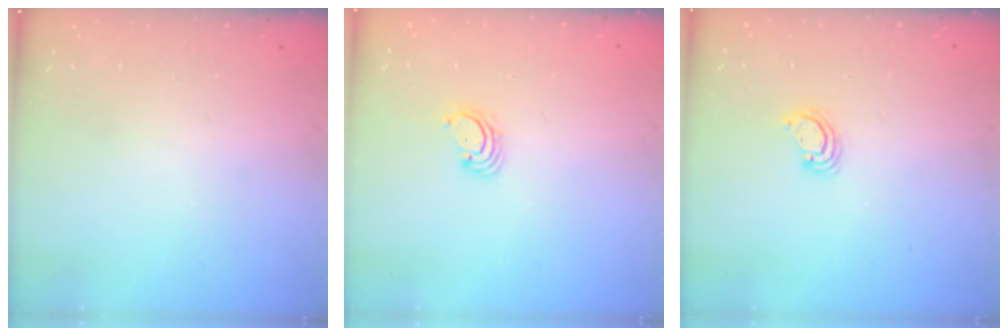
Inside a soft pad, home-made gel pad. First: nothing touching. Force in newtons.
{"total": 2.5, "press": 2.5, "slide": 0.3}
{"total": 3.0, "press": 2.9, "slide": 0.3}